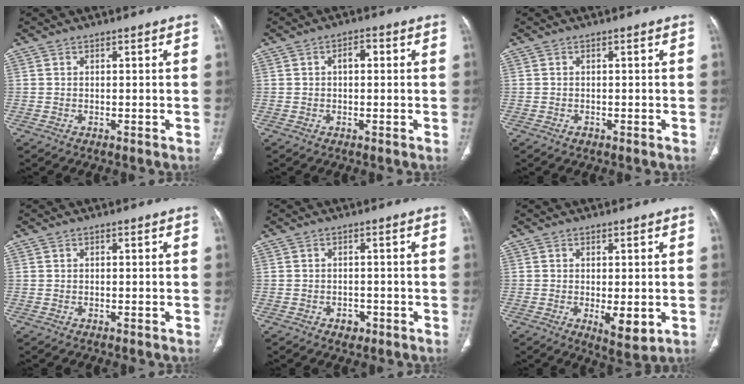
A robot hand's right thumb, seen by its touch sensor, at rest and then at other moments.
{"total": 2.6, "force": [0.4, 1.5, 2.0], "torque": [-0.026, 0.011, 0.002]}
{"total": 0.7, "force": [-0.4, 0.5, 0.2], "torque": [0.000, 0.001, -0.006]}
{"total": 0.0}
{"total": 2.2, "force": [-1.1, 1.7, 1.0], "torque": [-0.006, 0.005, -0.010]}
{"total": 5.3, "force": [-1.0, 2.0, 4.8], "torque": [-0.070, -0.016, -0.009]}